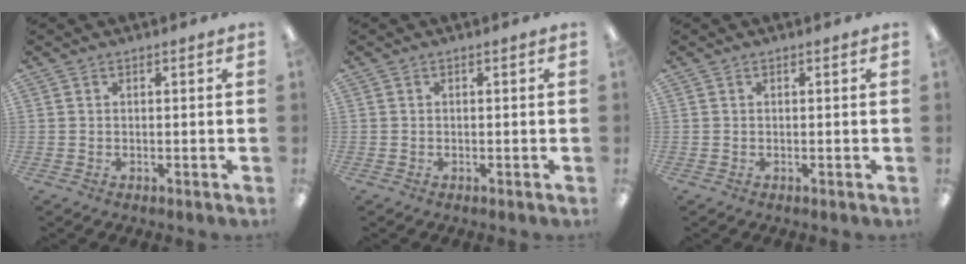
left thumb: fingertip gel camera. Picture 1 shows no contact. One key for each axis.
{"total": 0.0}
{"total": 0.0}